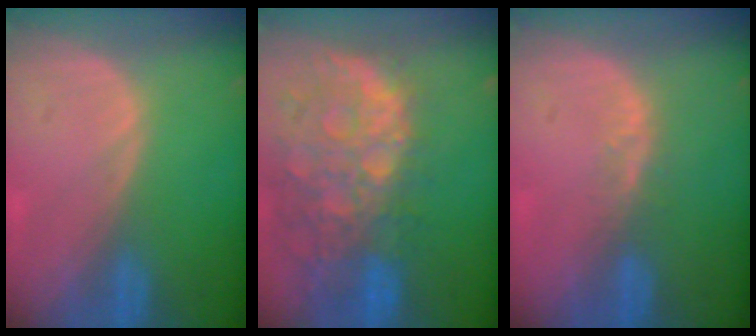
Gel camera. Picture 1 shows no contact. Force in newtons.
{"total": 13.8, "press": 11.2, "slide": 8.1}
{"total": 2.4, "press": 1.8, "slide": 1.5}